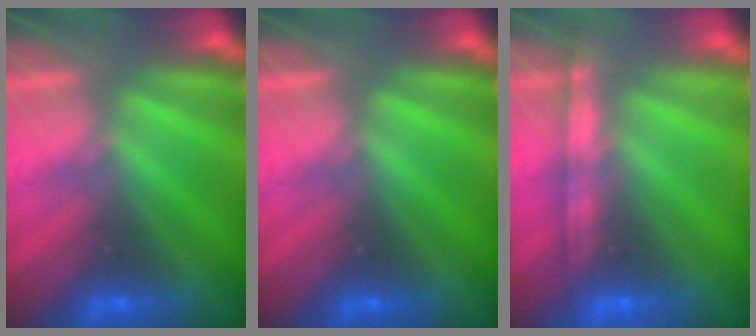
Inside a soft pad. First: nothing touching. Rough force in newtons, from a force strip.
{"total": 0.0}
{"total": 1.1}